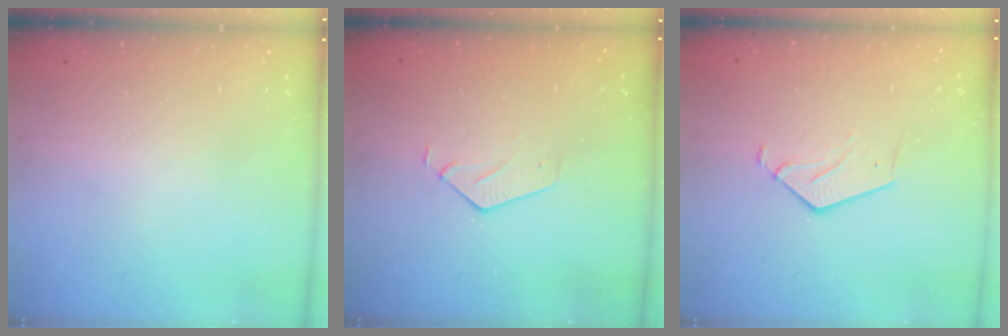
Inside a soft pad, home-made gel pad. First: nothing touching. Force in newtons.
{"total": 2.6, "press": 2.6, "slide": 0.2}
{"total": 3.9, "press": 3.9, "slide": 0.2}